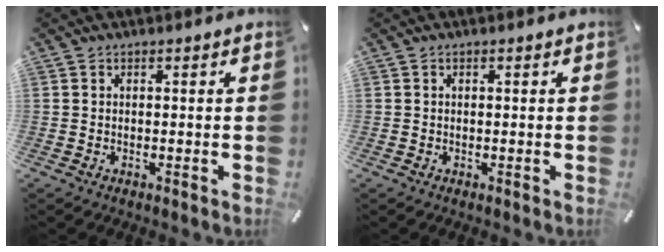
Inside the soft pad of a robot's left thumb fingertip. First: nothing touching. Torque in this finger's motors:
{"motor_torque": [0.06, 0.04, 0.05, 0.01, 0.00]}